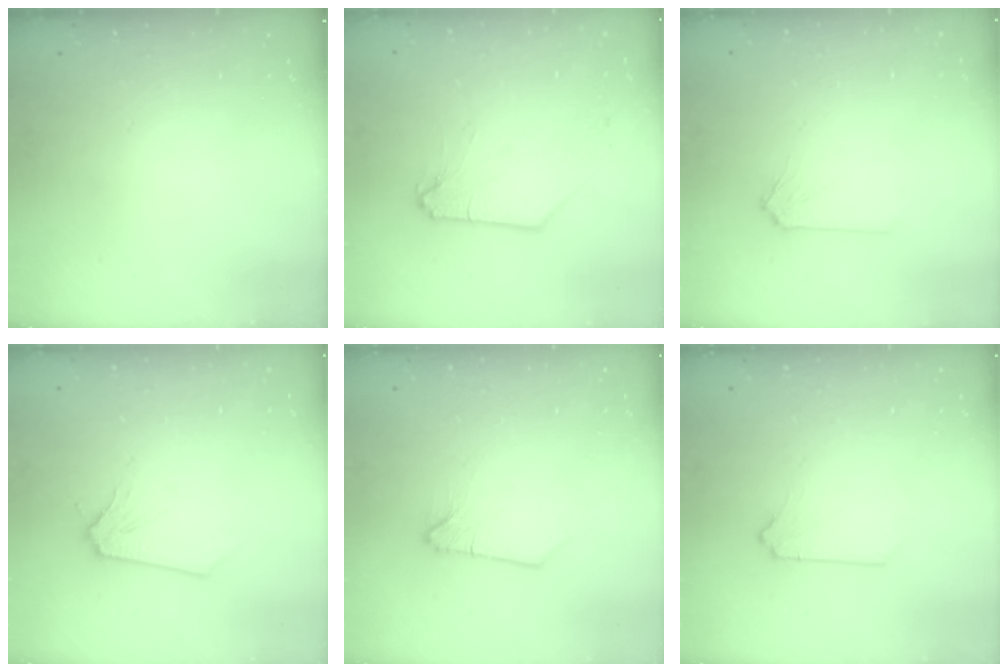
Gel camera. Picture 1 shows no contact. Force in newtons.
{"total": 4.9, "press": 4.8, "slide": 0.9}
{"total": 0.0}
{"total": 0.0}
{"total": 0.6, "press": 0.6, "slide": 0.2}
{"total": 0.0}